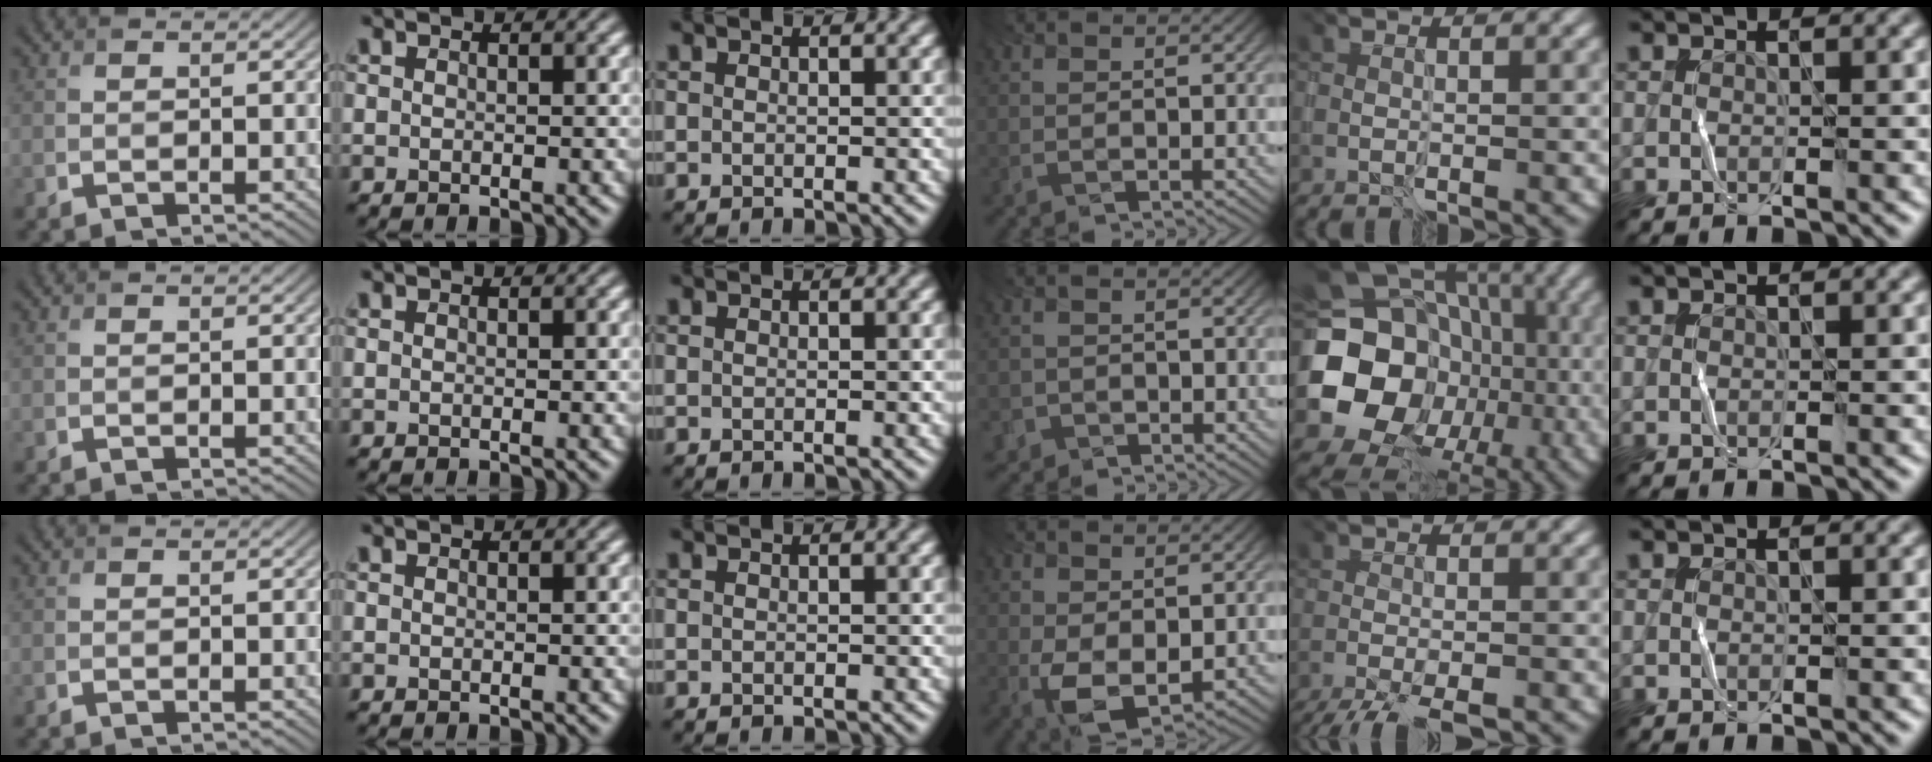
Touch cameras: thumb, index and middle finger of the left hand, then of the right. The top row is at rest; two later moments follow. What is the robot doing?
{"motion": "fold", "object": "bandana"}